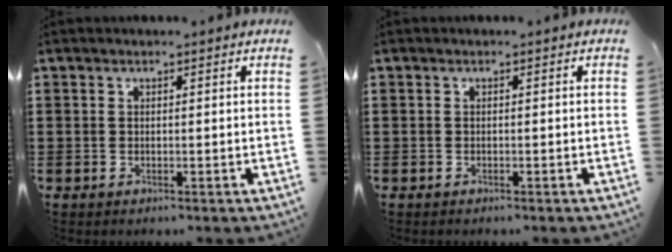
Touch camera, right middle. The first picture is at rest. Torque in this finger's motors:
{"motor_torque": [-0.15, -0.14, 0.02, 0.00]}